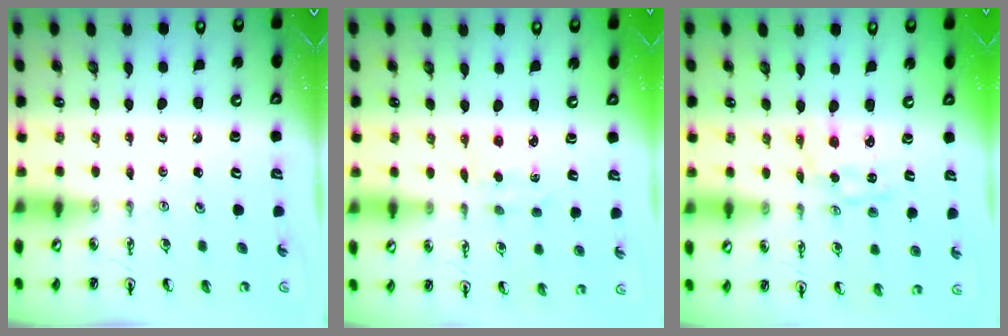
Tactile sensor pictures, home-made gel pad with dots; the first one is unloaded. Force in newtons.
{"total": 2.1, "press": 2.0, "slide": 0.6}
{"total": 1.4, "press": 1.4, "slide": 0.0}